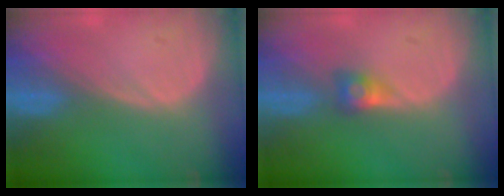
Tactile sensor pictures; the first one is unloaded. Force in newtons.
{"total": 2.6, "press": 2.3, "slide": 1.0}